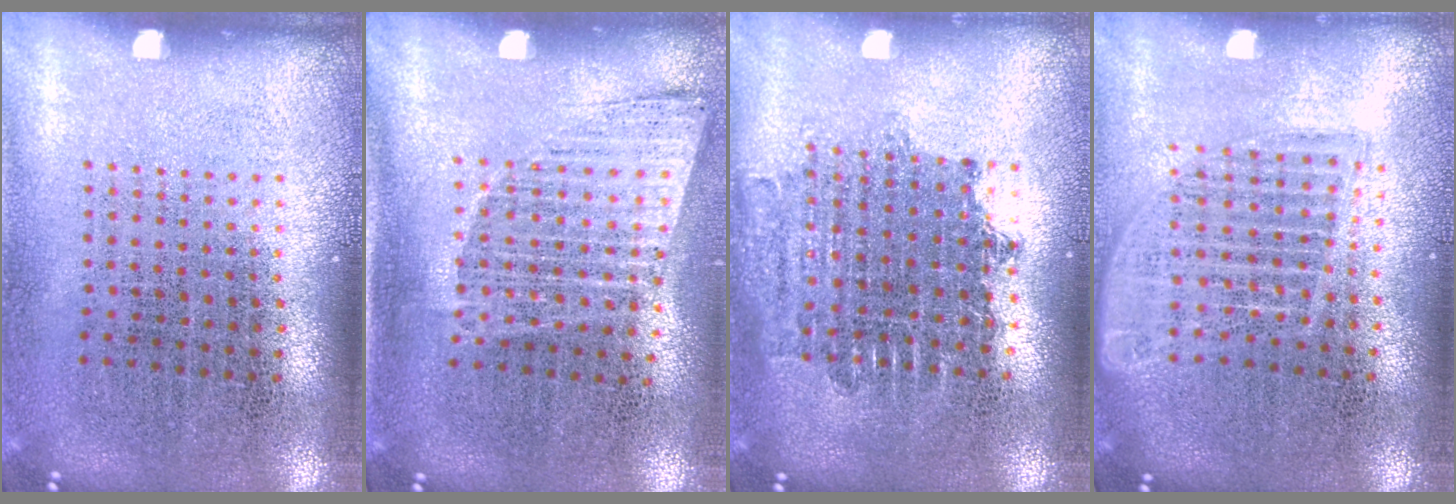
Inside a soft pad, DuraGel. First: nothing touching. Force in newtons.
{"total": 1.2, "press": 1.1, "slide": 0.6}
{"total": 1.7, "press": 1.4, "slide": 1.0}
{"total": 1.7, "press": 1.4, "slide": 0.9}